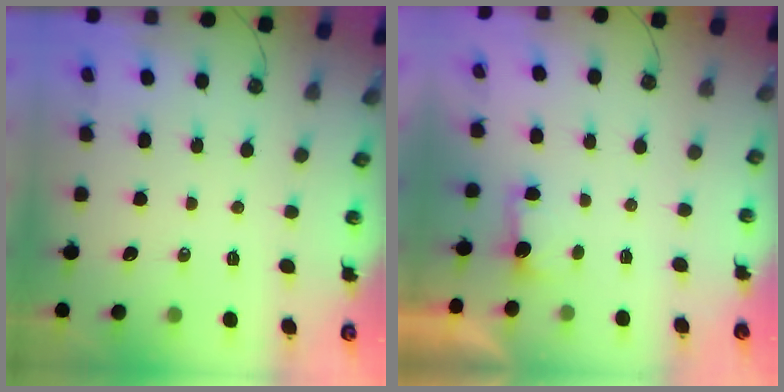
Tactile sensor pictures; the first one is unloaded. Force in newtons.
{"total": 2.1, "press": 1.9, "slide": 0.9}